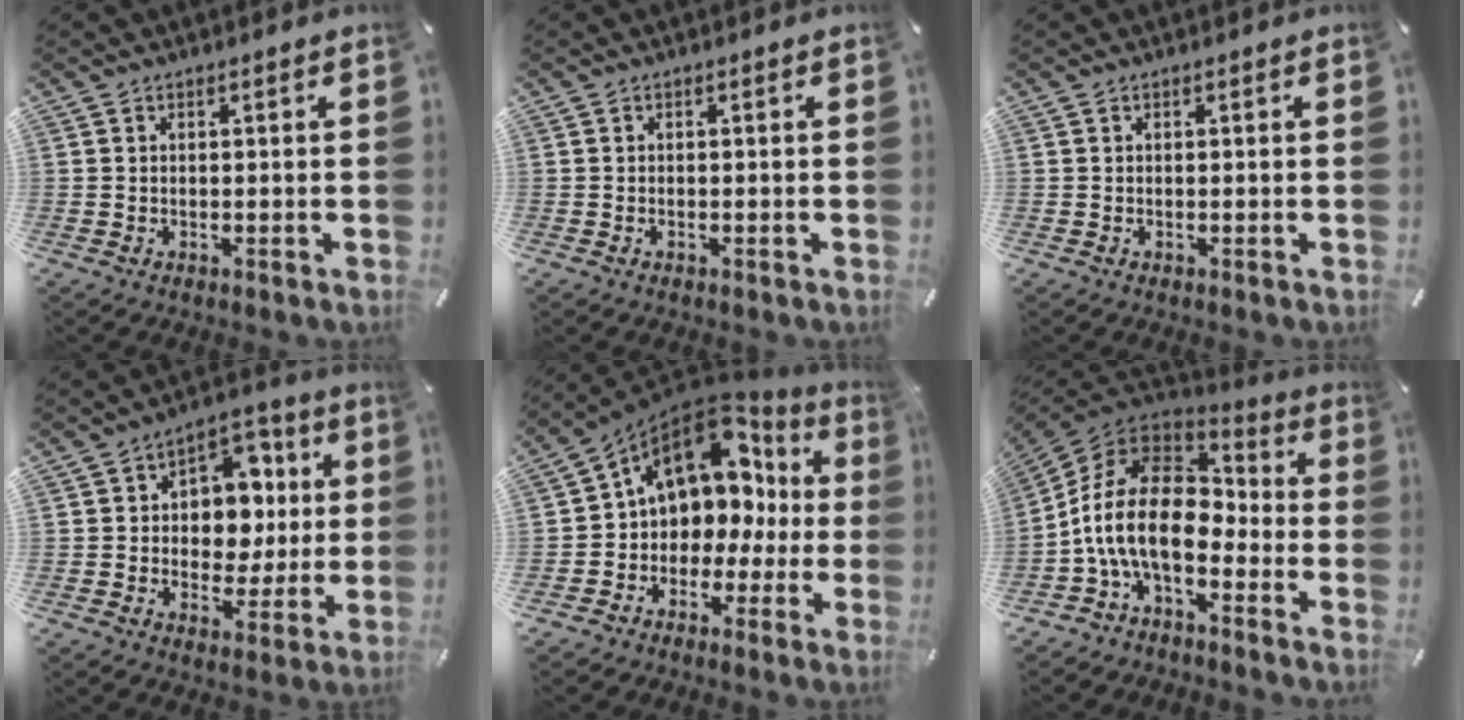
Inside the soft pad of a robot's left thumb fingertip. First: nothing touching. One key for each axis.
{"total": 0.9, "fx": -0.4, "fy": 0.4, "fz": 0.7, "tx": -0.014, "ty": 0.000, "tz": -0.009}
{"total": 0.0}
{"total": 10.7, "fx": 0.8, "fy": 9.5, "fz": 4.9, "tx": -0.062, "ty": -0.004, "tz": 0.020}
{"total": 12.2, "fx": 4.8, "fy": 9.4, "fz": 6.0, "tx": -0.102, "ty": -0.038, "tz": 0.086}
{"total": 17.3, "fx": -3.9, "fy": 10.6, "fz": 13.1, "tx": -0.275, "ty": 0.017, "tz": -0.069}